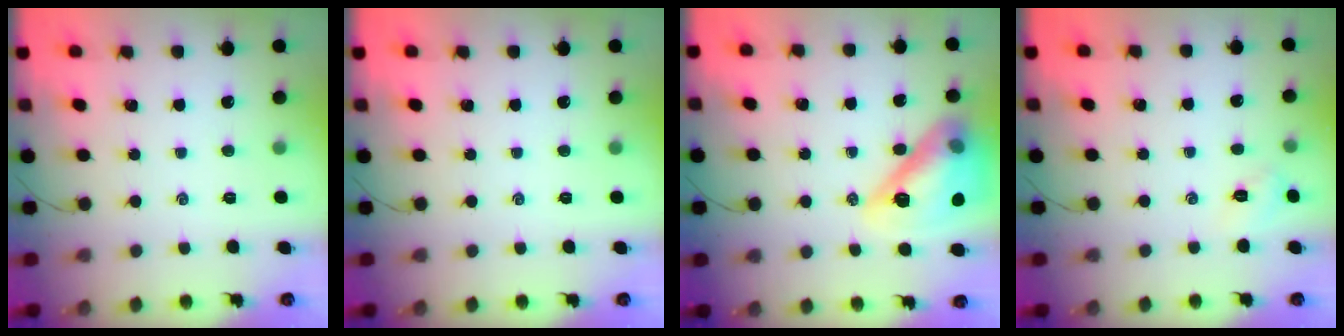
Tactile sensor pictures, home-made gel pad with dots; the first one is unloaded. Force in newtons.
{"total": 0.0}
{"total": 21.6, "press": 21.2, "slide": 4.3}
{"total": 2.7, "press": 2.6, "slide": 0.8}